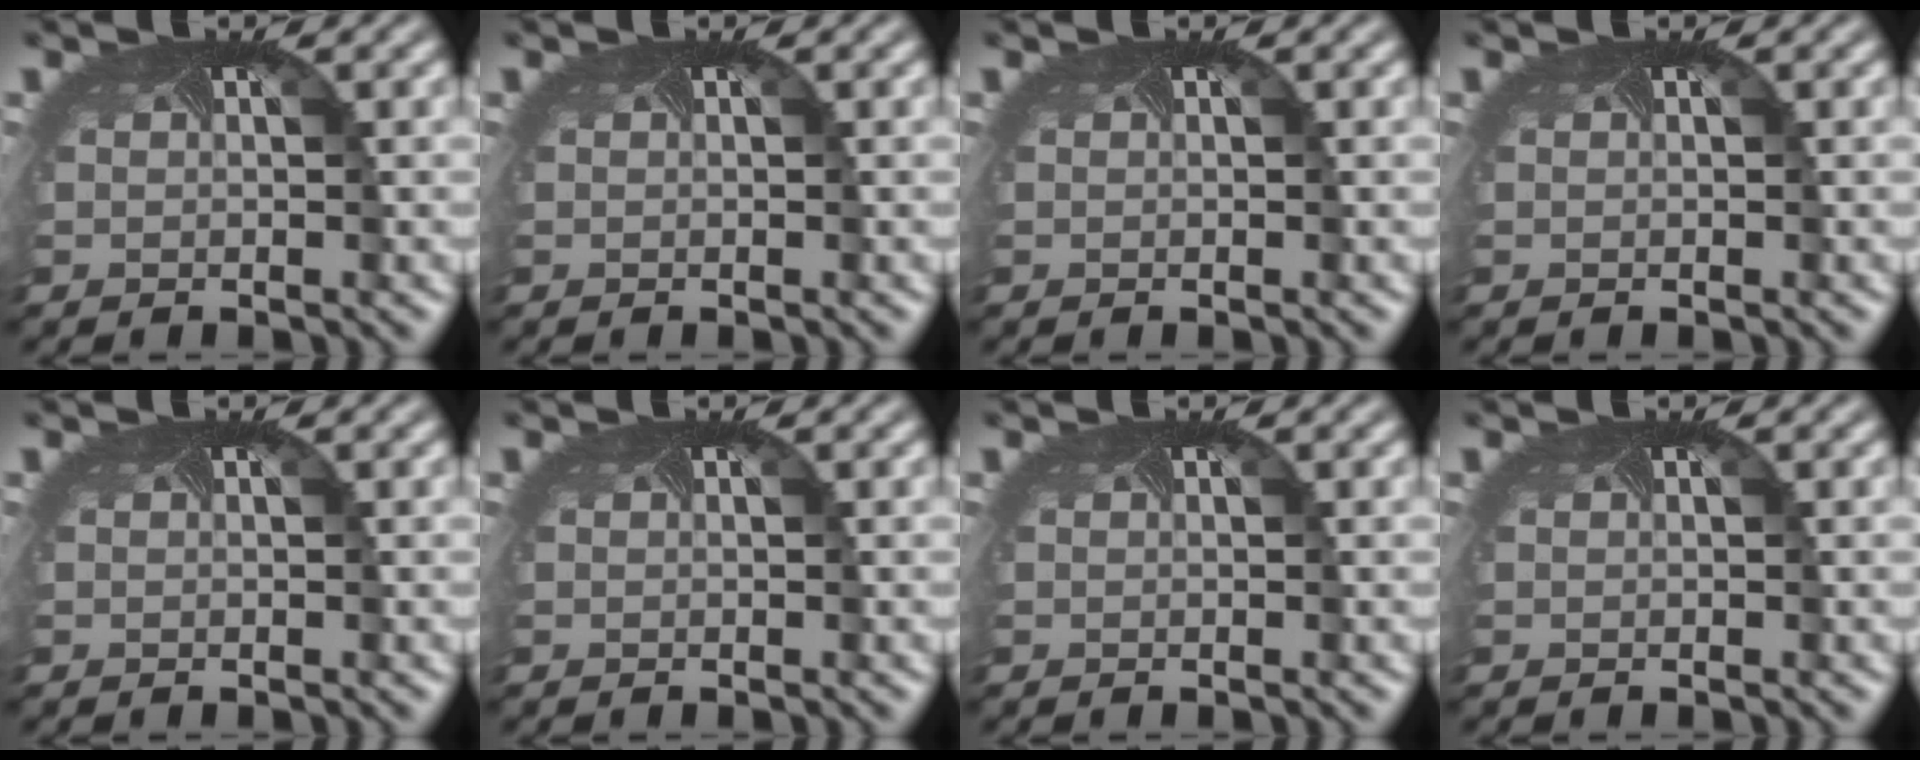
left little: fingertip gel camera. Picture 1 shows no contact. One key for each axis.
{"total": 0.0}
{"total": 0.0}
{"total": 0.0}
{"total": 0.0}
{"total": 0.0}
{"total": 0.0}
{"total": 0.0}